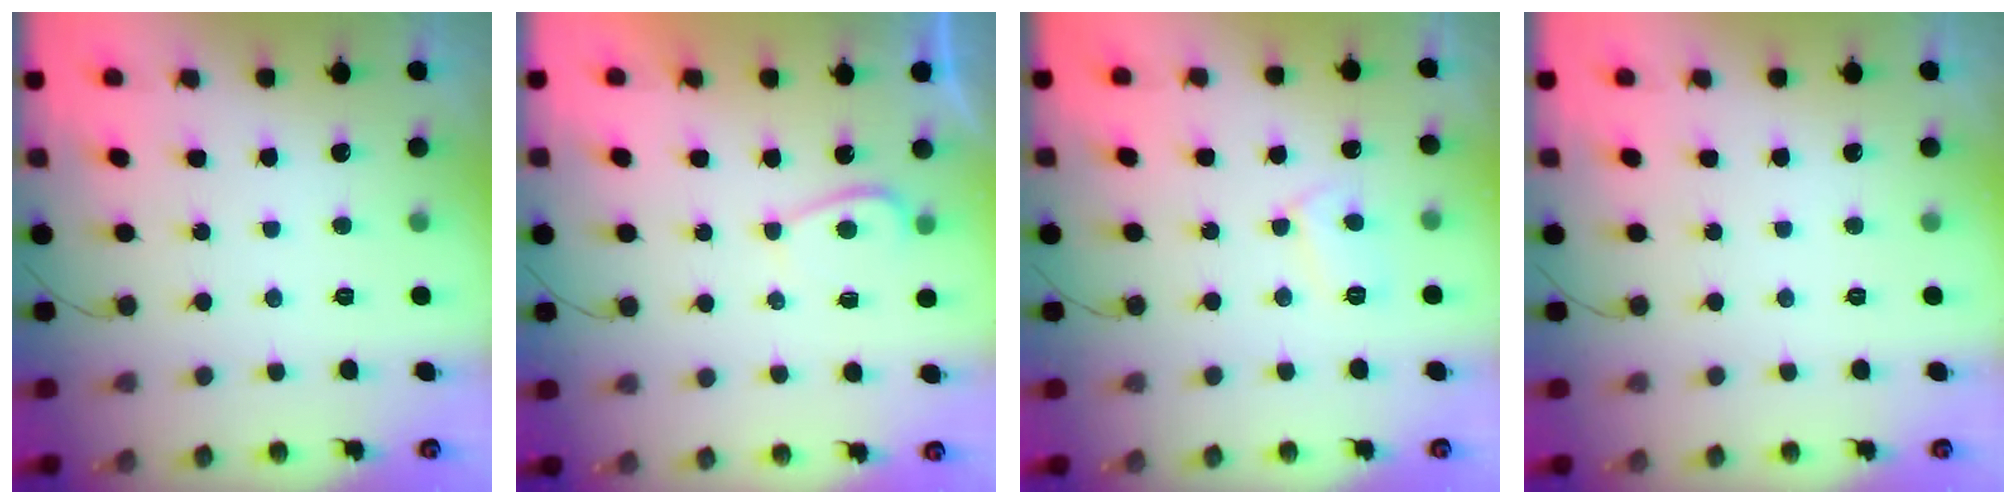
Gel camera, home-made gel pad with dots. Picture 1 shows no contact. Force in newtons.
{"total": 2.7, "press": 2.7, "slide": 0.6}
{"total": 5.8, "press": 5.8, "slide": 0.2}
{"total": 0.0}